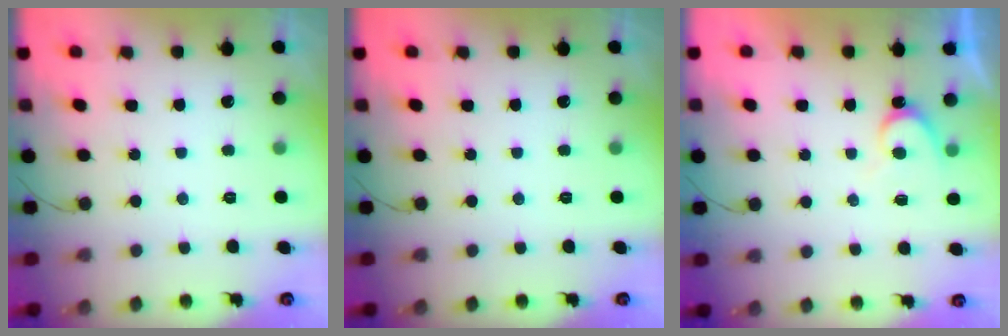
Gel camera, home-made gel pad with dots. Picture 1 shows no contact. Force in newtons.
{"total": 0.0}
{"total": 5.3, "press": 5.3, "slide": 0.5}